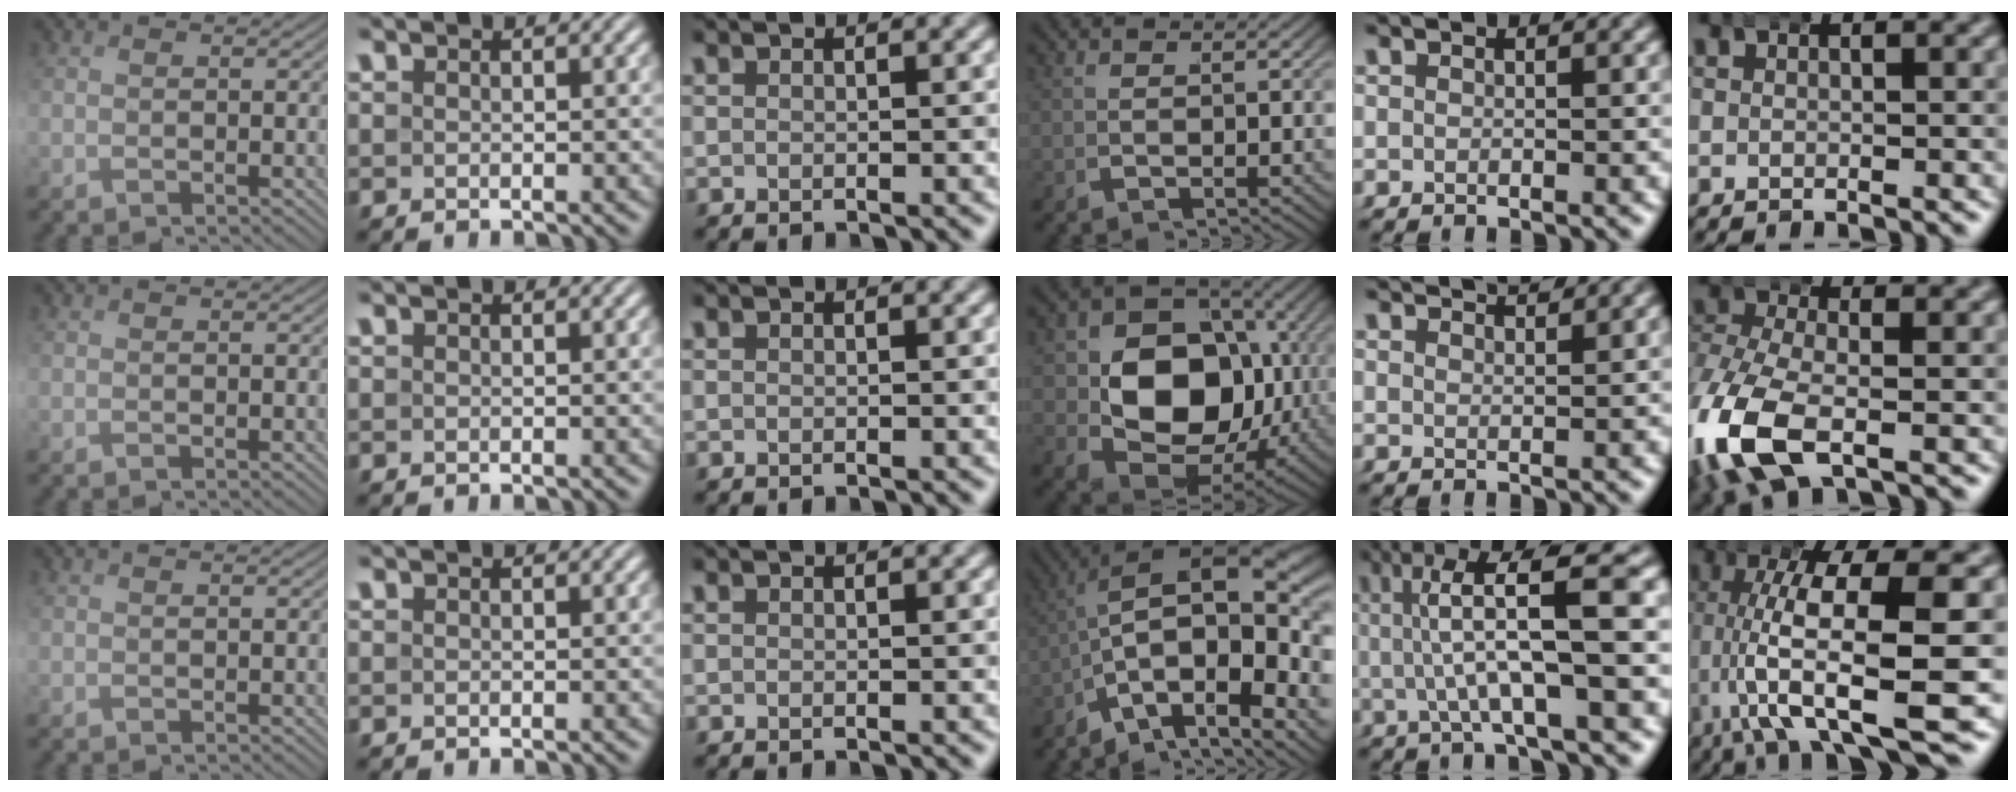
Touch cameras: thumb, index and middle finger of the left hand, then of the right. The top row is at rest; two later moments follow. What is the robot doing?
{"motion": "wrap", "object": "bandana"}